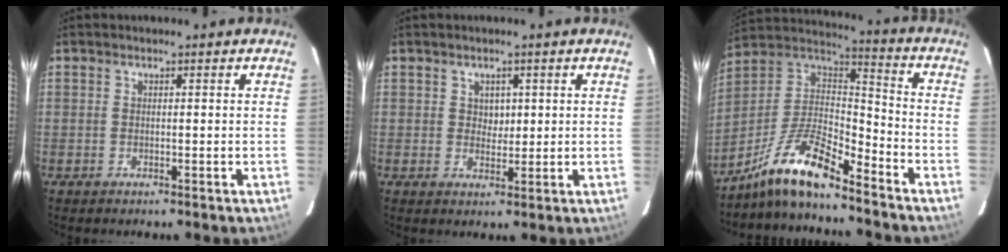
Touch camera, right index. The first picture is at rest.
{"total": 2.4, "force": [0.8, 2.1, 0.8], "torque": [-0.008, 0.005, 0.015]}
{"total": 11.3, "force": [-8.8, 3.5, 6.3], "torque": [-0.145, 0.034, -0.171]}